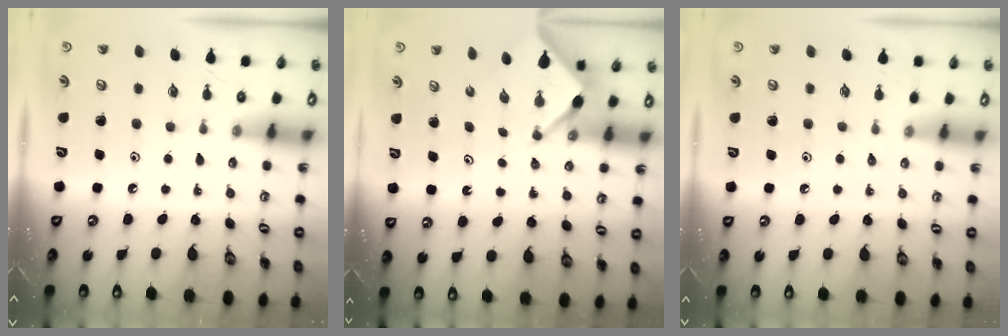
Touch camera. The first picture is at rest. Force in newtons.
{"total": 3.7, "press": 3.7, "slide": 0.3}
{"total": 1.9, "press": 1.8, "slide": 0.4}